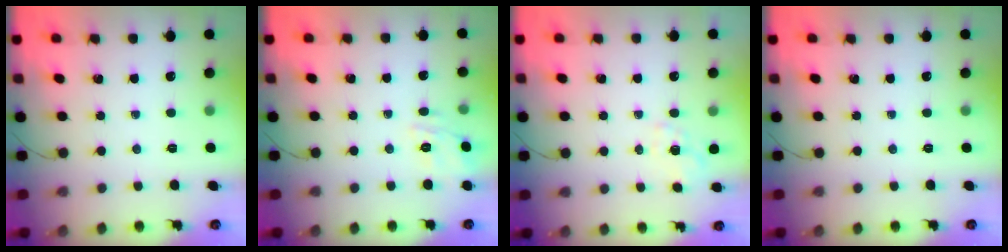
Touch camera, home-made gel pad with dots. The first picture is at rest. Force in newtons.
{"total": 6.1, "press": 5.9, "slide": 1.6}
{"total": 2.1, "press": 1.7, "slide": 1.1}
{"total": 0.0}